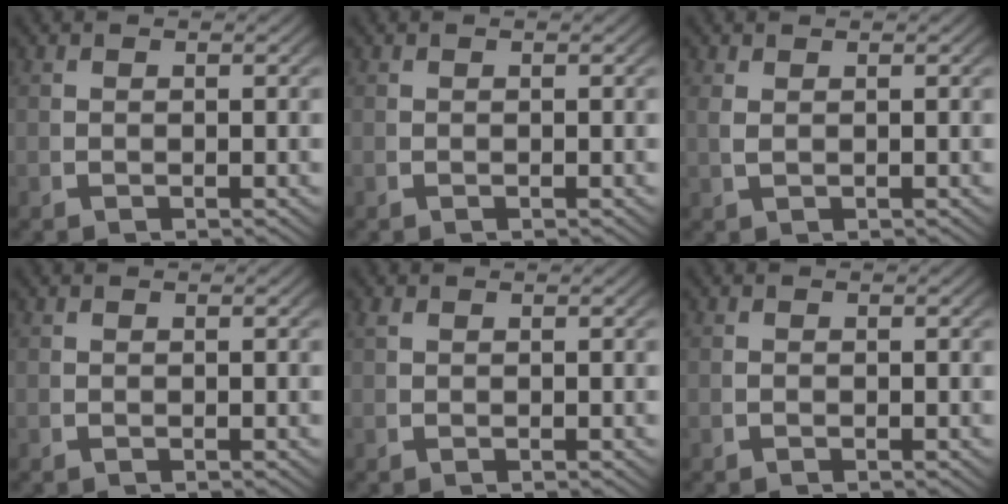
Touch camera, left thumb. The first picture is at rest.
{"total": 0.0}
{"total": 0.9, "force": [0.6, 0.1, 0.6], "torque": [-0.020, -0.004, 0.020]}
{"total": 0.0}
{"total": 0.6, "force": [0.5, 0.2, 0.3], "torque": [-0.011, -0.002, 0.015]}
{"total": 0.0}